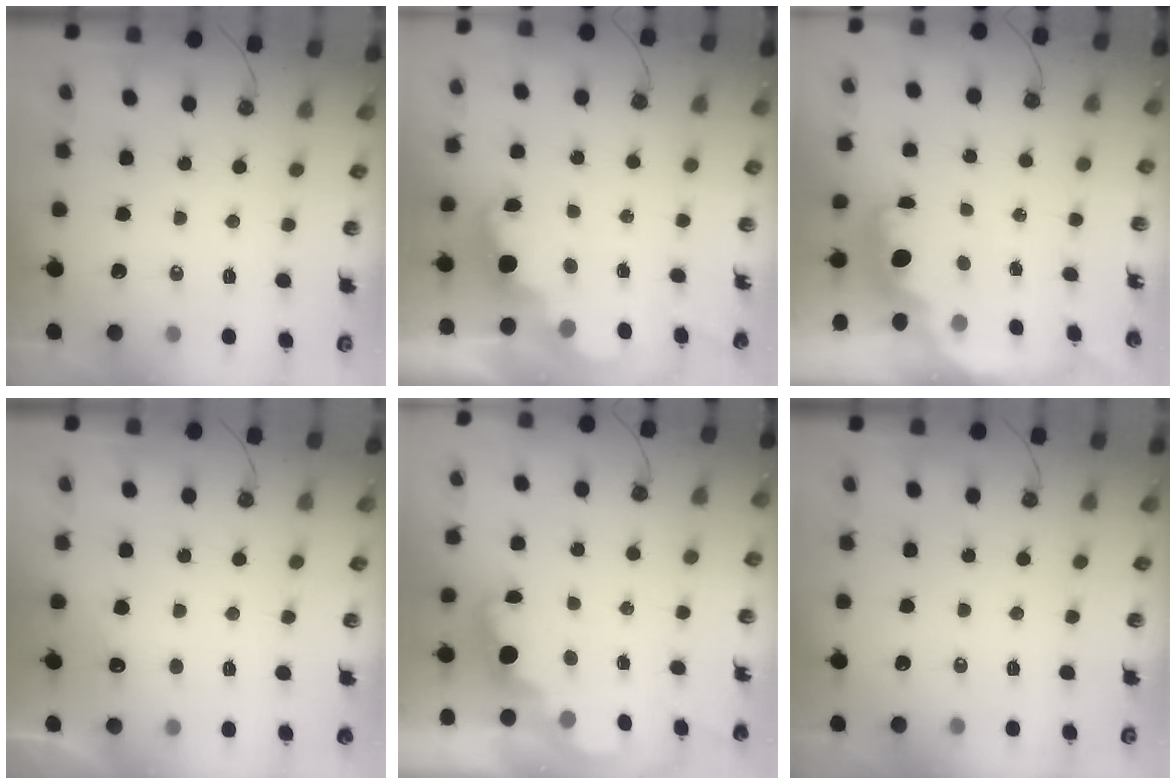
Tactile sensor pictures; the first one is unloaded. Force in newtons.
{"total": 2.3, "press": 2.3, "slide": 0.5}
{"total": 2.5, "press": 2.4, "slide": 0.6}
{"total": 5.1, "press": 4.9, "slide": 1.3}
{"total": 1.9, "press": 1.9, "slide": 0.6}
{"total": 0.0}